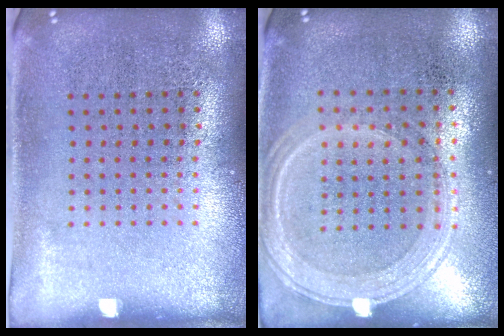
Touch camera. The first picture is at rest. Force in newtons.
{"total": 1.2, "press": 1.1, "slide": 0.4}